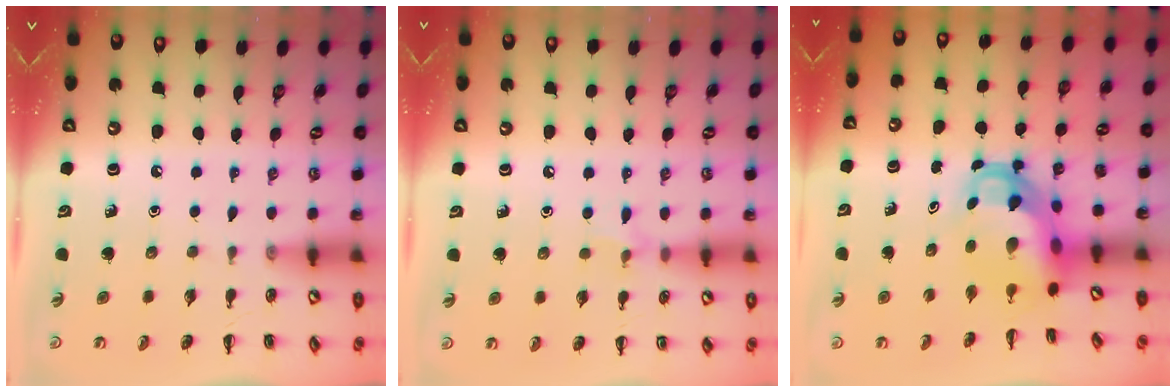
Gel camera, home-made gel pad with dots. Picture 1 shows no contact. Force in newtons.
{"total": 5.7, "press": 5.4, "slide": 1.9}
{"total": 5.9, "press": 5.7, "slide": 1.5}